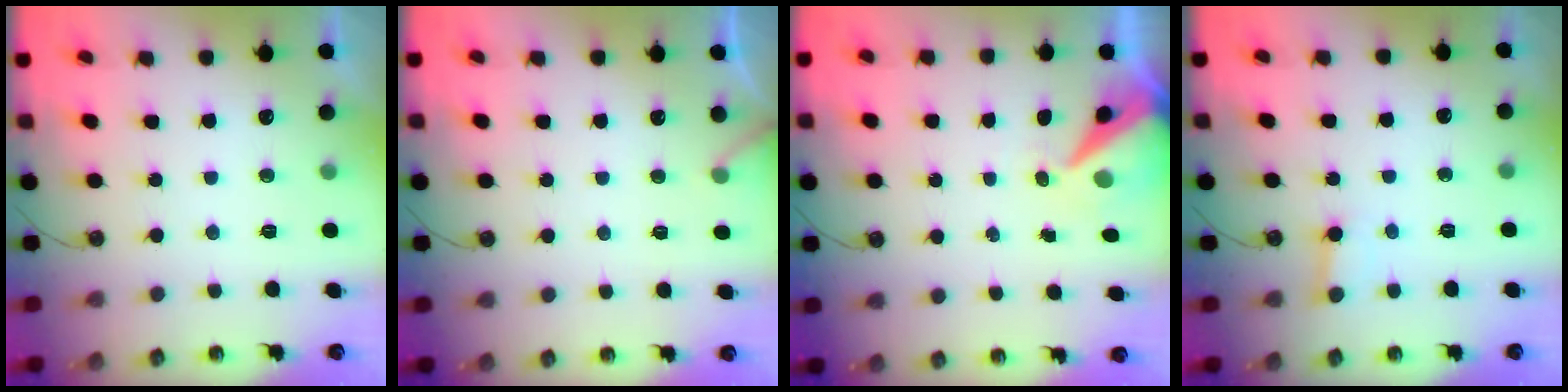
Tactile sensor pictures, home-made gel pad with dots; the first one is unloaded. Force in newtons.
{"total": 3.6, "press": 3.5, "slide": 0.4}
{"total": 8.6, "press": 8.5, "slide": 1.2}
{"total": 2.9, "press": 2.9, "slide": 0.2}